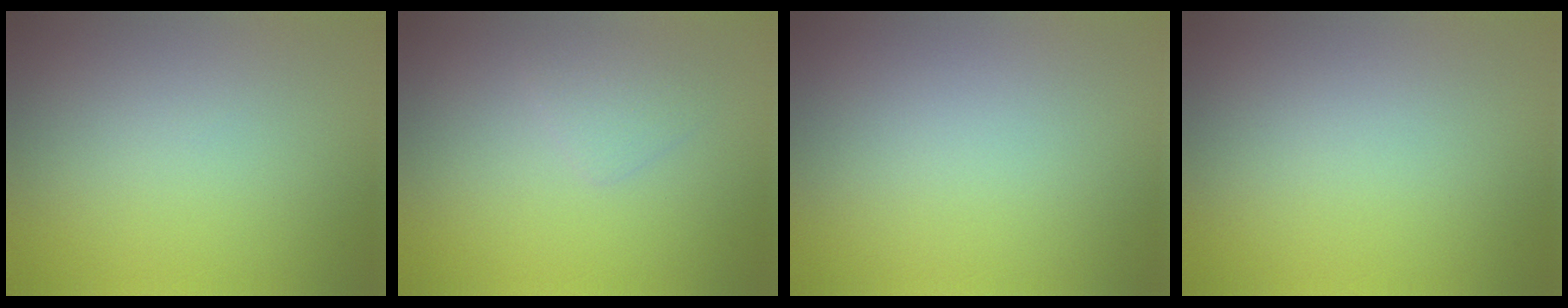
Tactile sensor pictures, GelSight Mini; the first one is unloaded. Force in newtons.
{"total": 1.4, "press": 1.4, "slide": 0.1}
{"total": 0.0}
{"total": 0.0}